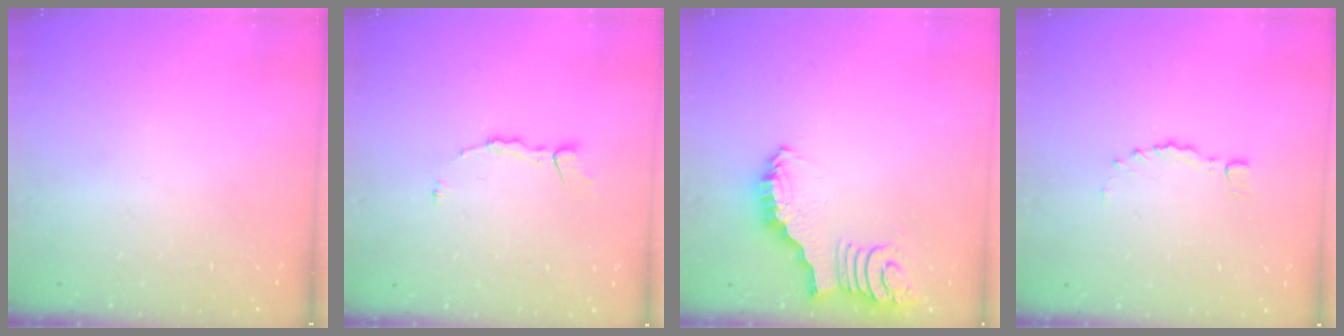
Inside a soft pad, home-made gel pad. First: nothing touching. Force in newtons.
{"total": 5.2, "press": 5.2, "slide": 0.6}
{"total": 2.7, "press": 2.7, "slide": 0.5}
{"total": 0.0}